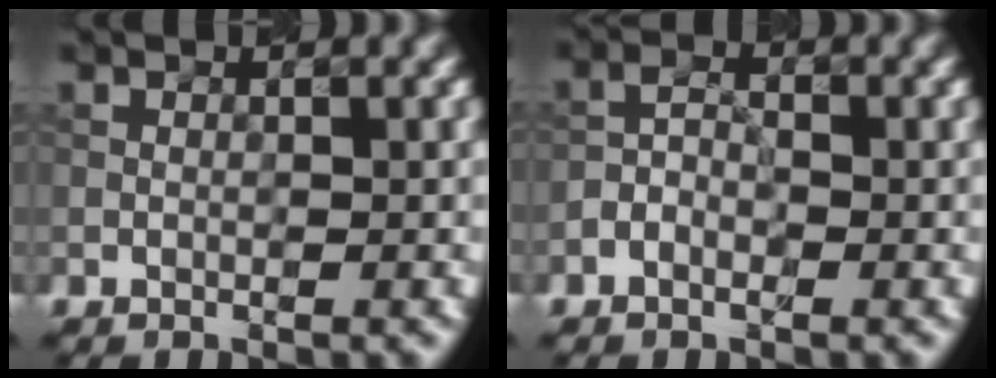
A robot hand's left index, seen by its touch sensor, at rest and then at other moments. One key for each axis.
{"total": 1.7, "fx": -0.9, "fy": 1.0, "fz": 1.0, "tx": -0.020, "ty": 0.007, "tz": -0.022}